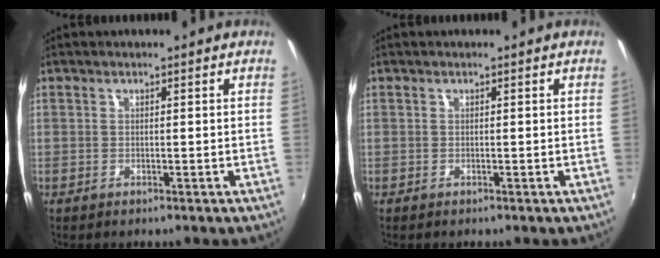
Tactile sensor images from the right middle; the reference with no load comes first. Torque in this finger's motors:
{"motor_torque": [0.06, -0.12, 0.00, 0.00]}